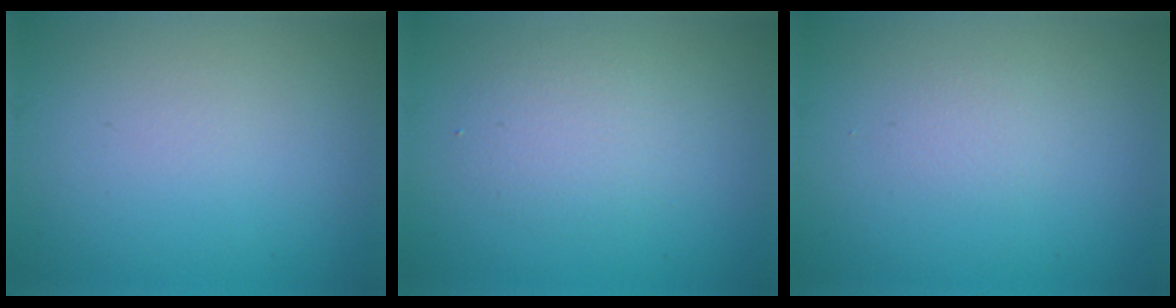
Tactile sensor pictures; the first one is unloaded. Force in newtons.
{"total": 2.5, "press": 2.5, "slide": 0.1}
{"total": 0.9, "press": 0.9, "slide": 0.1}